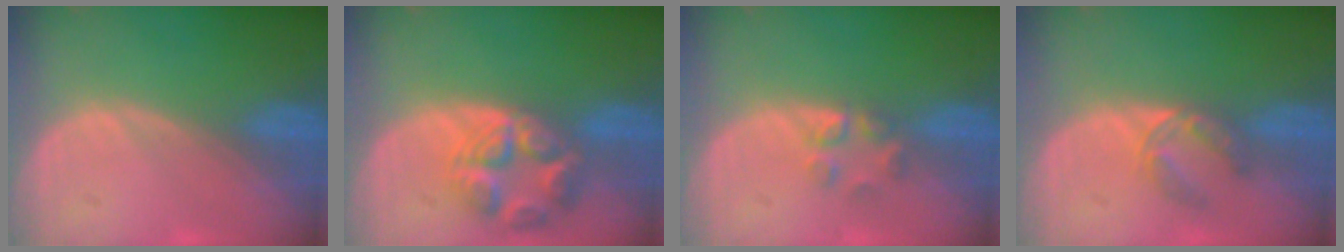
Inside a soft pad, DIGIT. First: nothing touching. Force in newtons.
{"total": 7.6, "press": 6.7, "slide": 3.6}
{"total": 2.6, "press": 2.6, "slide": 0.2}
{"total": 3.8, "press": 3.6, "slide": 1.0}